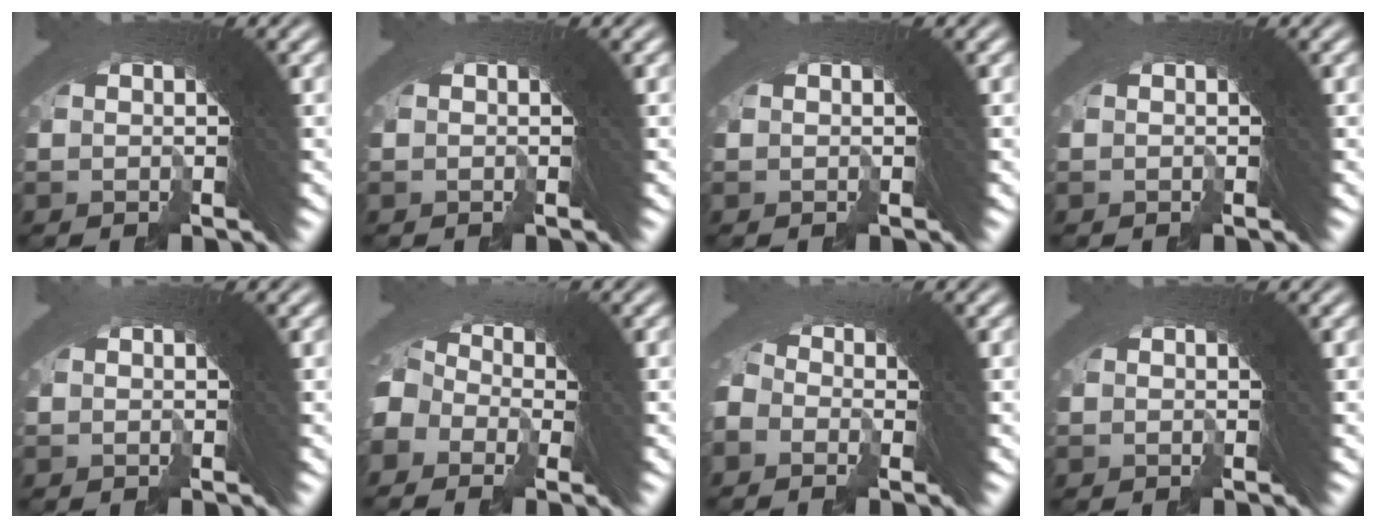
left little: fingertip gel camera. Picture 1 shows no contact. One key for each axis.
{"total": 0.0}
{"total": 0.0}
{"total": 0.0}
{"total": 0.5, "fx": -0.2, "fy": 0.0, "fz": -0.5, "tx": 0.011, "ty": 0.007, "tz": -0.005}
{"total": 2.6, "fx": -1.0, "fy": 2.1, "fz": 1.1, "tx": -0.024, "ty": -0.001, "tz": -0.016}
{"total": 1.5, "fx": -1.1, "fy": 1.0, "fz": 0.0, "tx": 0.012, "ty": 0.017, "tz": -0.031}
{"total": 0.0}